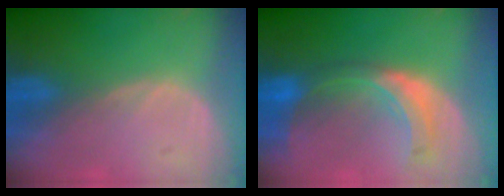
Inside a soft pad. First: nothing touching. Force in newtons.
{"total": 8.0, "press": 7.1, "slide": 3.8}